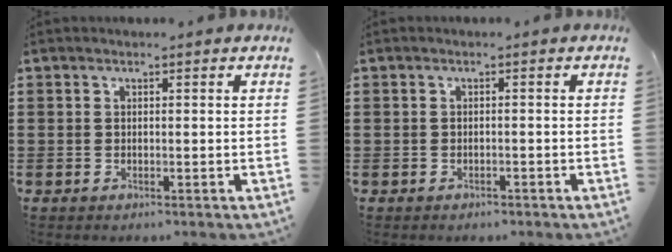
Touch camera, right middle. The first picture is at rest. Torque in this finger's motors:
{"motor_torque": [-0.67, 0.69, -0.08, -0.05]}